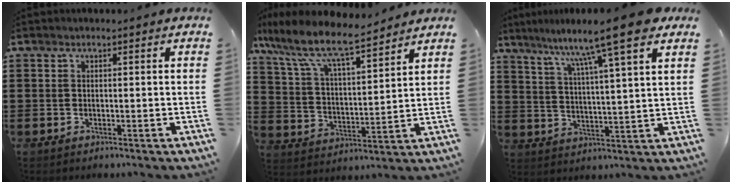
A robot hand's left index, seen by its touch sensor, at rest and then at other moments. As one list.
[{"total": 9.1, "force": [7.4, 1.6, 5.1], "torque": [-0.126, -0.038, 0.125]}, {"total": 11.3, "force": [8.7, -0.3, 7.3], "torque": [-0.144, -0.043, 0.136]}]